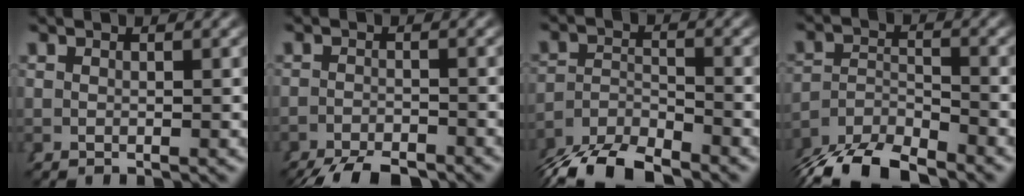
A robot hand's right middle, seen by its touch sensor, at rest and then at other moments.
{"total": 5.0, "force": [-4.7, 1.0, 1.6], "torque": [-0.009, -0.007, -0.075]}
{"total": 6.7, "force": [-5.7, 2.5, 2.4], "torque": [-0.037, -0.004, -0.098]}
{"total": 7.4, "force": [-6.1, 3.1, 2.8], "torque": [-0.053, -0.012, -0.102]}